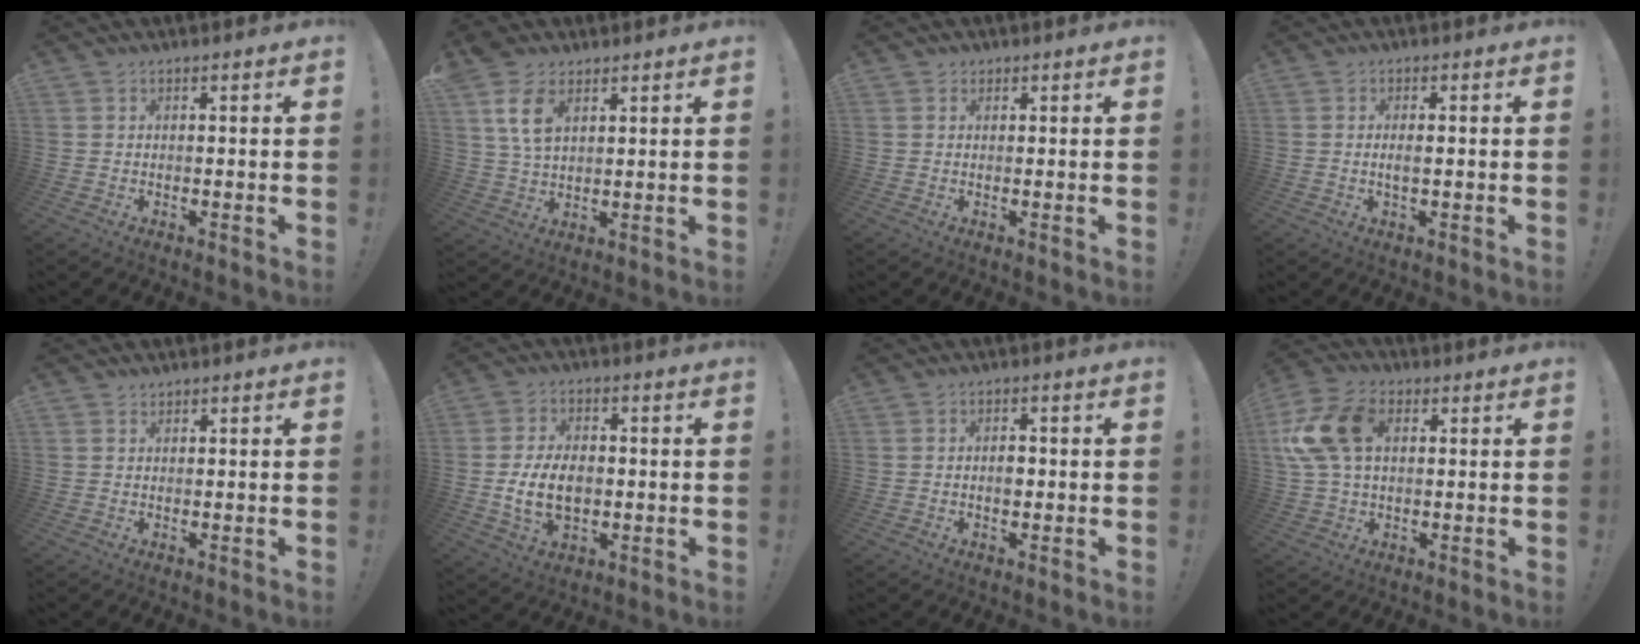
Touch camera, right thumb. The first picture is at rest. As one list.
[{"total": 10.0, "force": [4.7, 5.8, 6.6], "torque": [-0.128, -0.002, 0.091]}, {"total": 1.1, "force": [0.7, 0.8, 0.1], "torque": [0.006, -0.003, 0.012]}, {"total": 2.6, "force": [-0.1, 0.7, 2.5], "torque": [-0.038, -0.002, -0.004]}, {"total": 1.0, "force": [0.9, 0.4, 0.0], "torque": [0.008, -0.006, 0.016]}, {"total": 12.1, "force": [-1.3, 8.1, 8.9], "torque": [-0.148, -0.001, -0.020]}, {"total": 2.6, "force": [-0.4, 1.7, 2.0], "torque": [-0.021, 0.002, -0.011]}, {"total": 16.7, "force": [3.4, 10.8, 12.2], "torque": [-0.240, 0.003, 0.065]}]